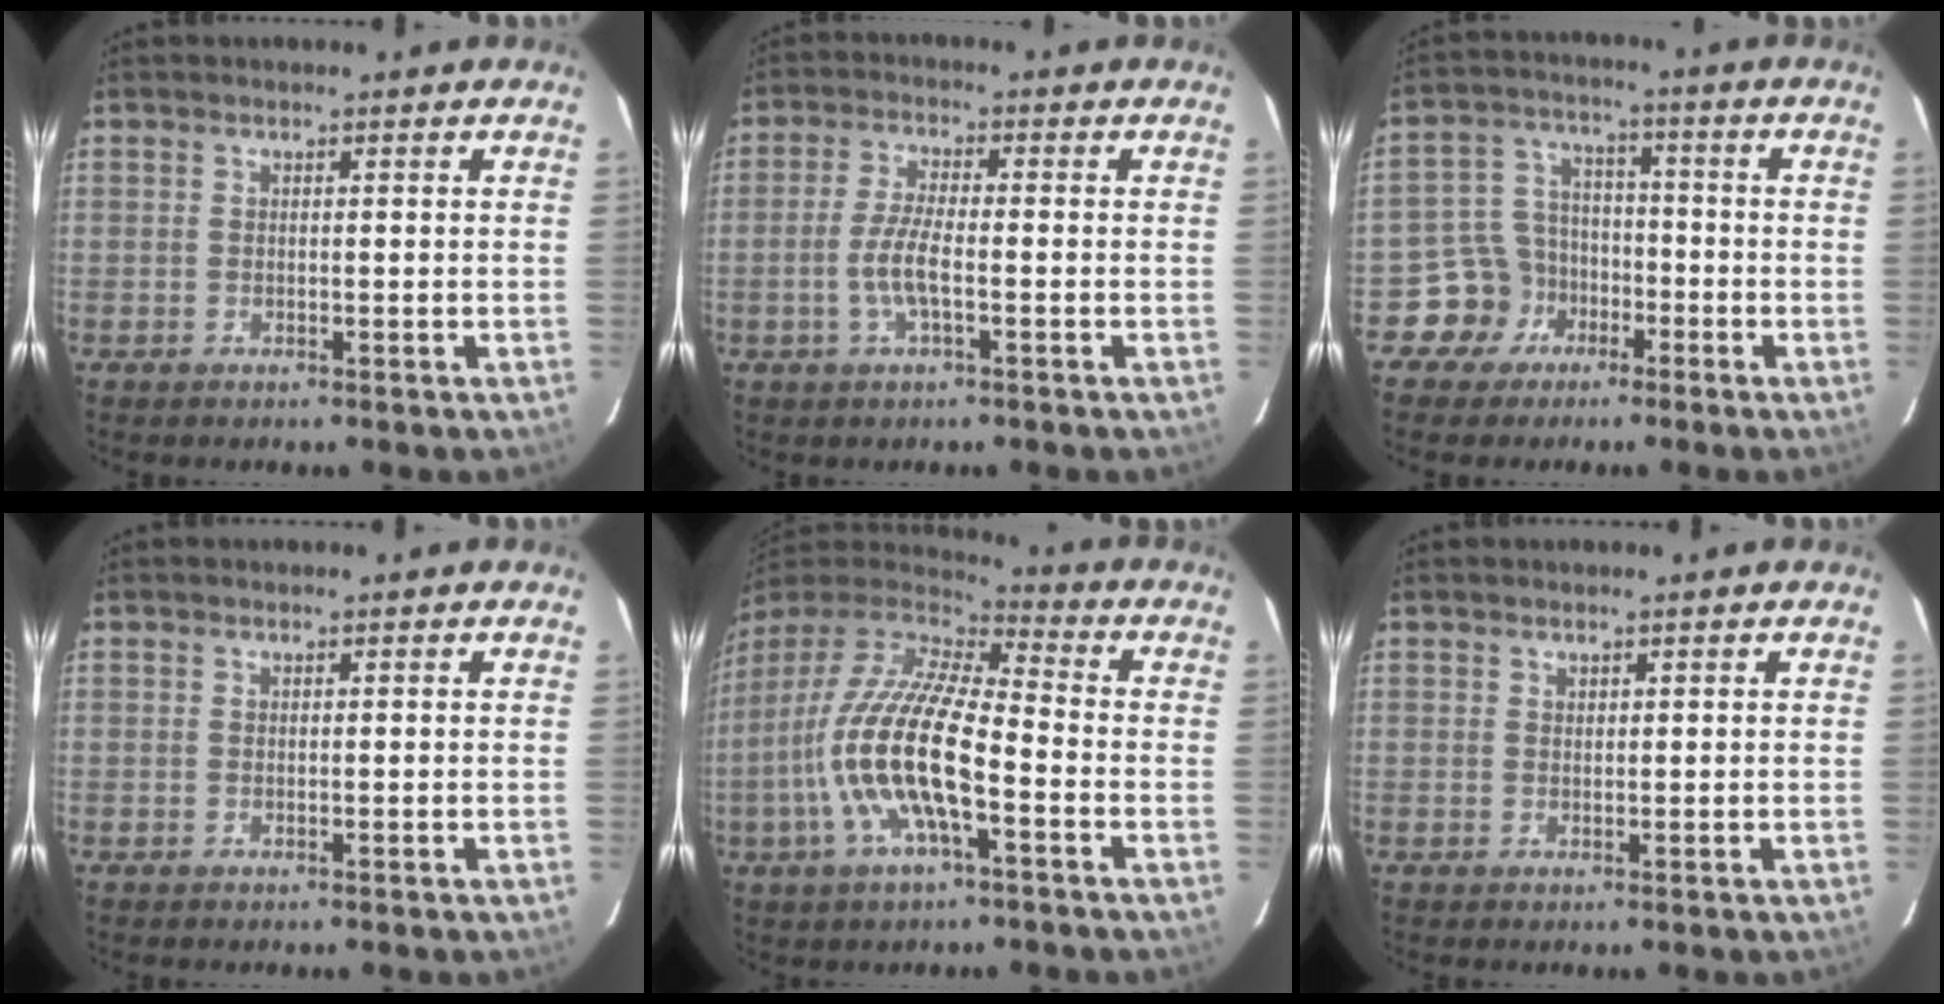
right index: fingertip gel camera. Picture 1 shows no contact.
{"total": 5.6, "force": [-1.7, 1.2, 5.1], "torque": [-0.109, -0.001, -0.036]}
{"total": 7.7, "force": [-4.4, 6.2, 0.9], "torque": [-0.033, 0.034, -0.073]}
{"total": 0.0}
{"total": 18.6, "force": [-5.5, 5.6, 16.8], "torque": [-0.329, -0.016, -0.113]}
{"total": 0.6, "force": [0.5, 0.3, 0.0], "torque": [0.000, 0.001, 0.010]}